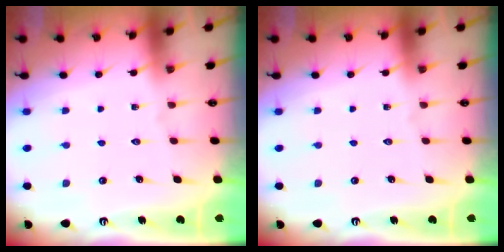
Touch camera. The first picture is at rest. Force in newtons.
{"total": 0.0}